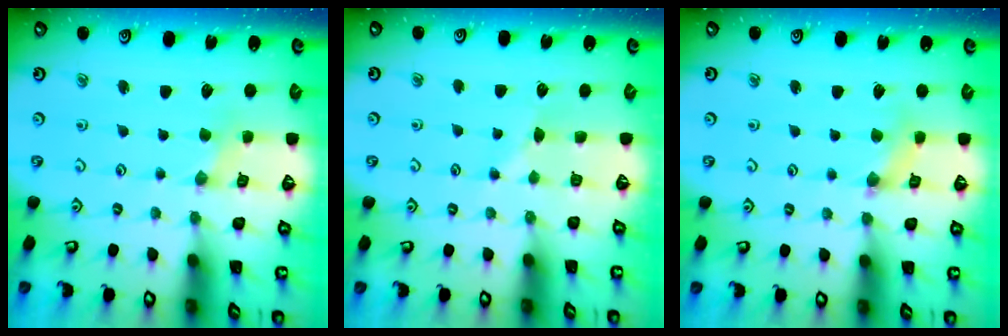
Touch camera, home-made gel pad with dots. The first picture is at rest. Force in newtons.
{"total": 2.9, "press": 2.9, "slide": 0.4}
{"total": 1.9, "press": 1.9, "slide": 0.3}